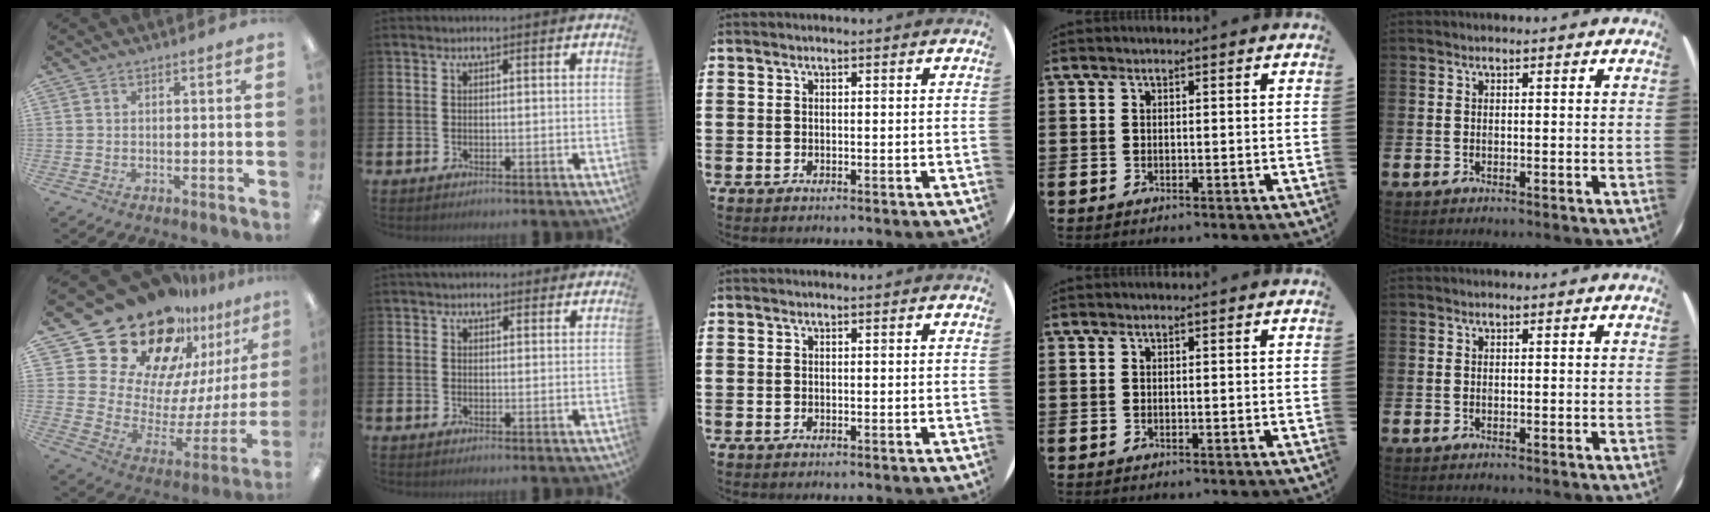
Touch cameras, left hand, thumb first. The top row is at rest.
{"thumb": {"total": 30.0, "force": [22.6, 14.9, 12.8], "torque": [-0.230, -0.176, 0.431]}, "index": {"total": 2.3, "force": [2.1, 0.9, 0.3], "torque": [0.002, -0.005, 0.036]}}